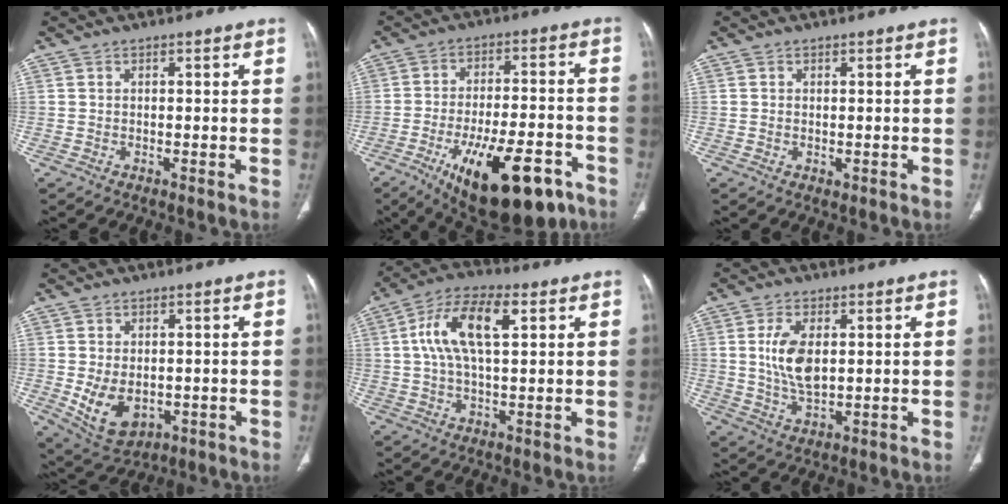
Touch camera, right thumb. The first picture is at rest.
{"total": 21.2, "force": [-11.3, 8.4, 15.9], "torque": [-0.212, 0.044, -0.161]}
{"total": 0.8, "force": [-0.1, 0.6, 0.6], "torque": [-0.011, -0.003, 0.001]}
{"total": 8.5, "force": [-1.3, 5.8, 6.1], "torque": [-0.096, -0.007, 0.000]}
{"total": 12.1, "force": [3.3, 5.3, 10.4], "torque": [-0.204, 0.020, 0.056]}
{"total": 8.3, "force": [1.3, 4.2, 7.0], "torque": [-0.138, -0.009, 0.031]}